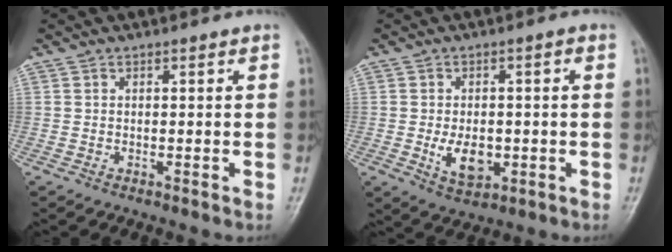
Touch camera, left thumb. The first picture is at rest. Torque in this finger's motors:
{"motor_torque": [0.89, 0.98, 0.86, -0.08, 0.08]}